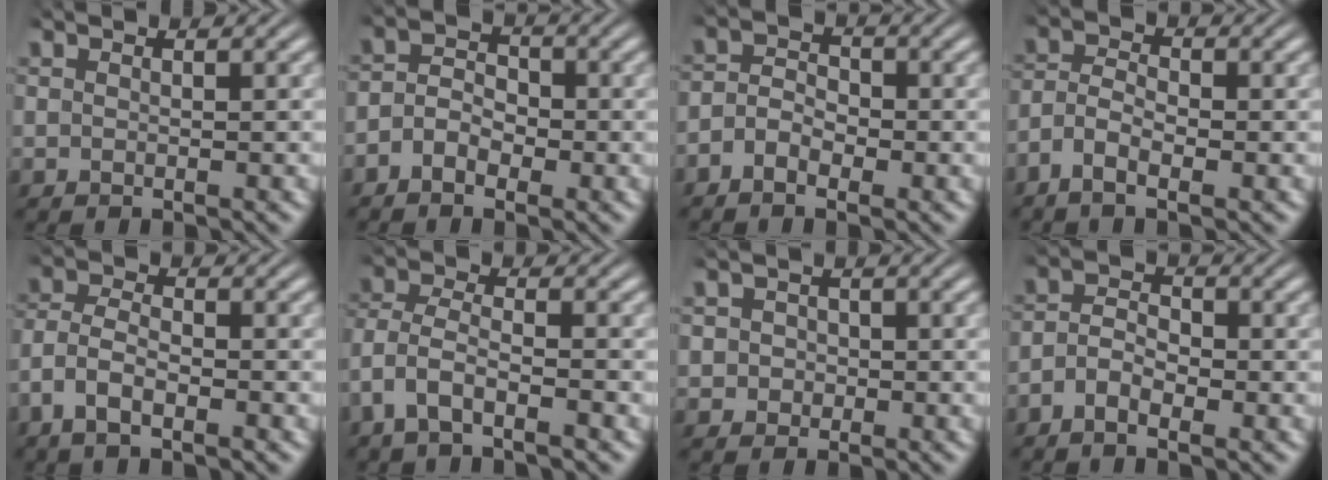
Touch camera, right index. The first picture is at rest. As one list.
[{"total": 3.9, "force": [-1.5, 3.1, 1.9], "torque": [-0.030, 0.003, -0.037]}, {"total": 3.5, "force": [-1.5, 2.8, 1.7], "torque": [-0.027, 0.001, -0.036]}, {"total": 3.8, "force": [-1.4, 2.9, 2.1], "torque": [-0.054, -0.006, -0.033]}, {"total": 4.2, "force": [-1.2, 3.3, 2.3], "torque": [-0.070, -0.014, -0.022]}, {"total": 3.7, "force": [-1.2, 2.9, 2.1], "torque": [-0.072, -0.020, -0.017]}, {"total": 3.0, "force": [-0.4, 2.9, 0.5], "torque": [-0.009, 0.004, -0.018]}, {"total": 3.7, "force": [-1.5, 2.7, 1.9], "torque": [-0.037, -0.002, -0.035]}]